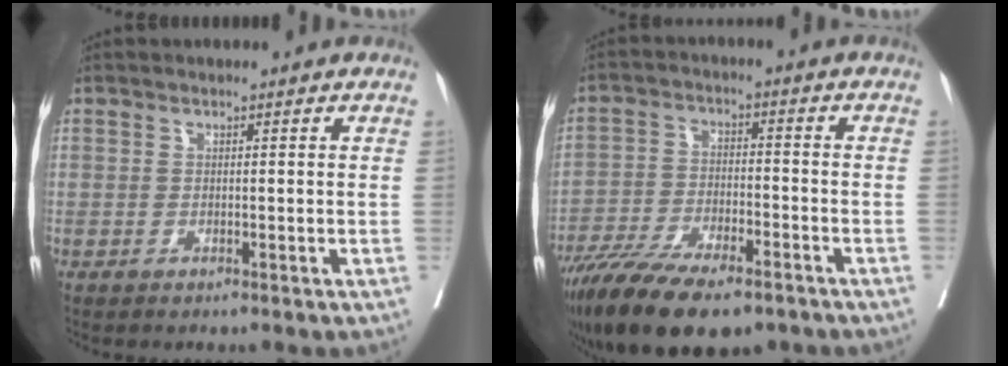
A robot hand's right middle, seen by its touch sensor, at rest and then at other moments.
{"total": 16.5, "force": [-12.3, 5.0, 9.8], "torque": [-0.181, -0.025, -0.206]}